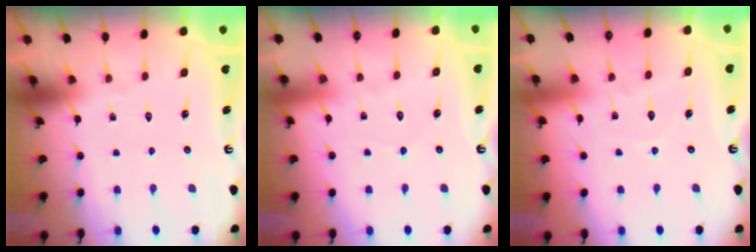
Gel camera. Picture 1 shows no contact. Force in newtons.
{"total": 3.9, "press": 3.9, "slide": 0.5}
{"total": 5.2, "press": 5.2, "slide": 0.3}